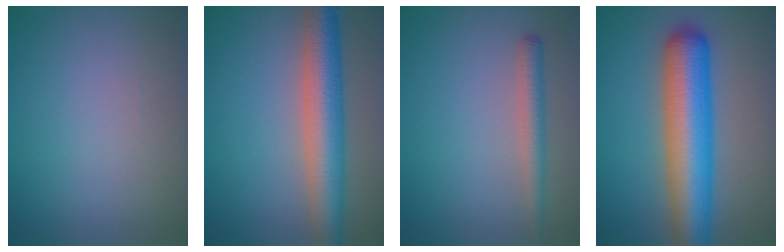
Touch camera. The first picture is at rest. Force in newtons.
{"total": 7.1, "press": 7.1, "slide": 0.2}
{"total": 2.3, "press": 2.3, "slide": 0.2}
{"total": 9.1, "press": 9.1, "slide": 0.2}